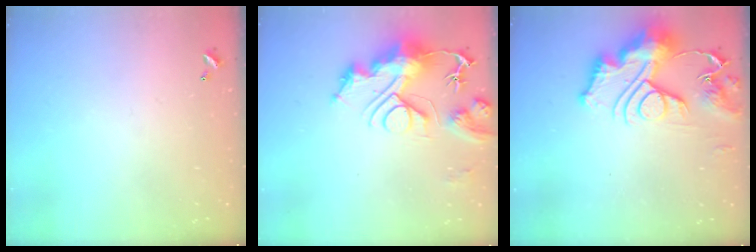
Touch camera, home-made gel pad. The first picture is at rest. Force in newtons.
{"total": 13.2, "press": 13.1, "slide": 1.3}
{"total": 15.3, "press": 15.2, "slide": 1.6}